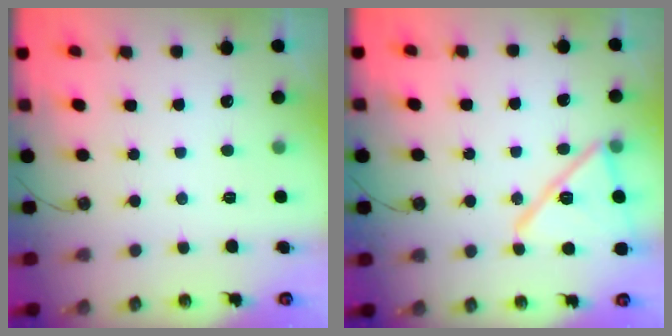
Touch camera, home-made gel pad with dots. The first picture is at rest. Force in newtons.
{"total": 16.1, "press": 16.1, "slide": 0.7}